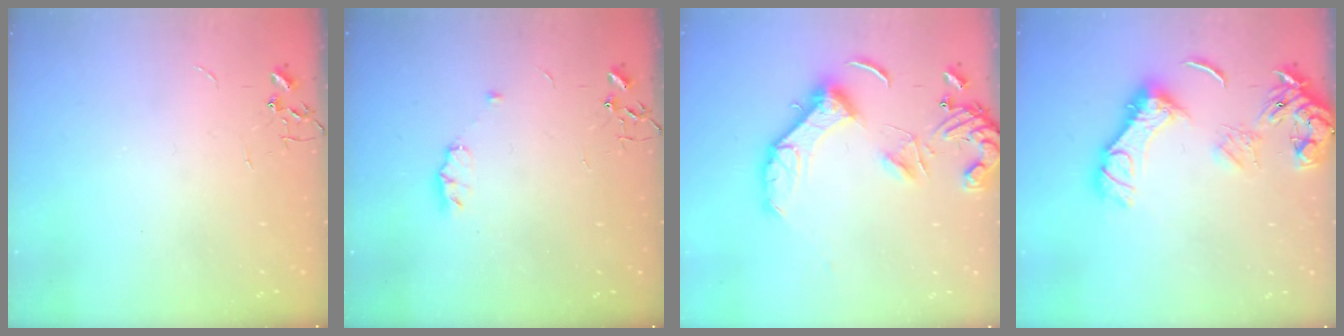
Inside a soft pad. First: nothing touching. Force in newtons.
{"total": 6.2, "press": 6.0, "slide": 1.5}
{"total": 14.7, "press": 14.6, "slide": 1.9}
{"total": 14.9, "press": 14.8, "slide": 1.8}